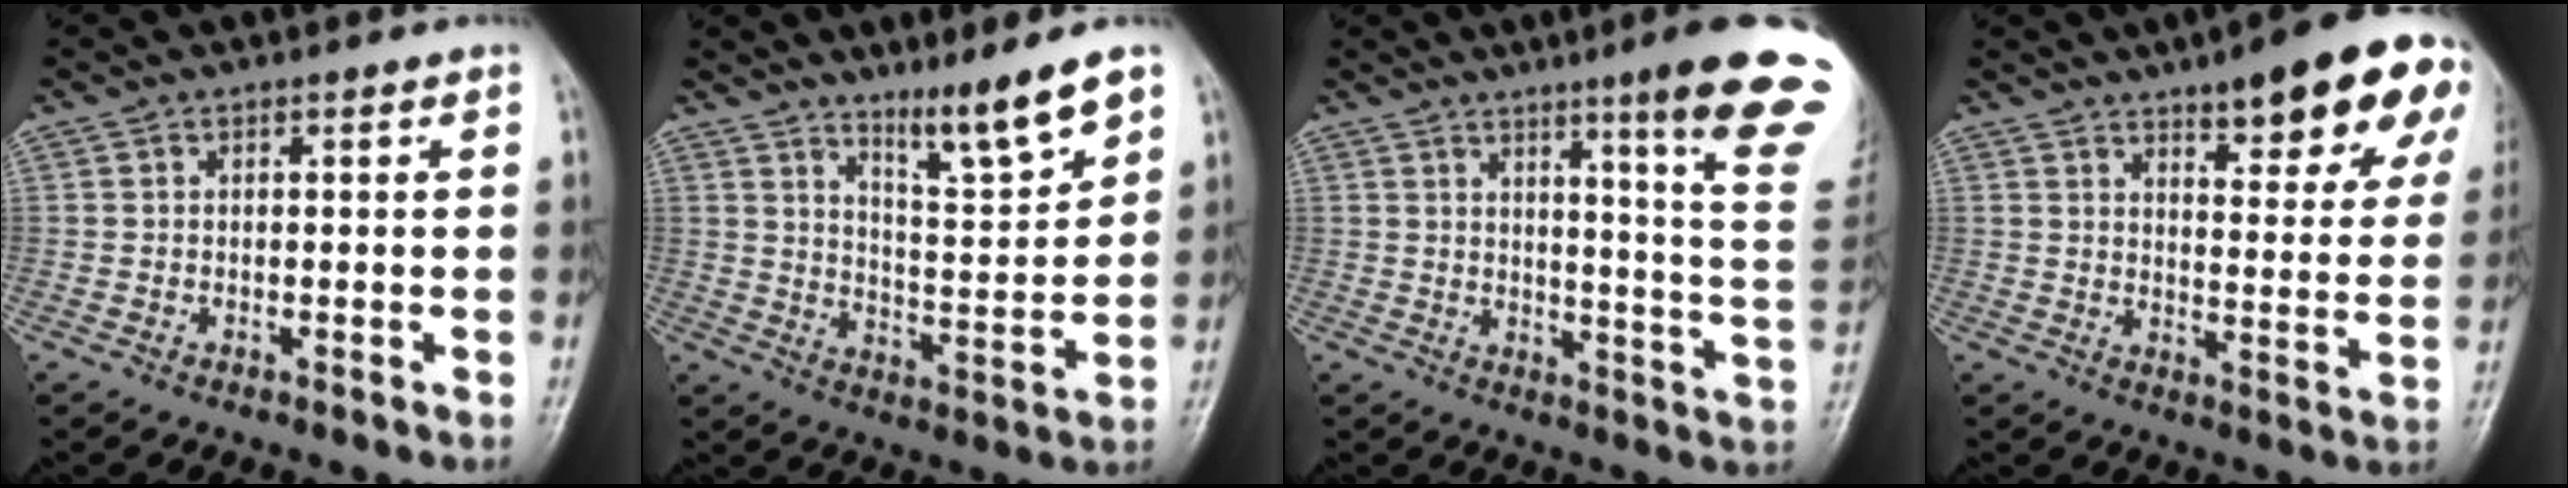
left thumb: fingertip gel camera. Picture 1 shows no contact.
{"total": 10.3, "force": [7.6, 0.8, 6.9], "torque": [-0.103, -0.065, 0.132]}
{"total": 18.8, "force": [11.7, 0.5, 14.8], "torque": [-0.168, -0.071, 0.143]}
{"total": 19.6, "force": [11.7, 5.6, 14.7], "torque": [-0.160, -0.041, 0.151]}